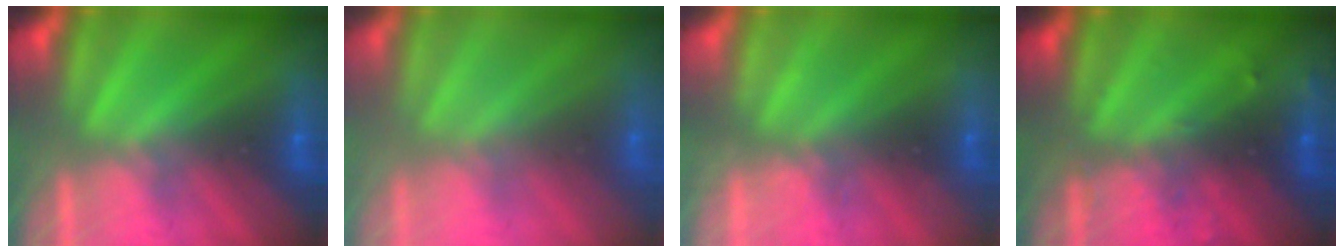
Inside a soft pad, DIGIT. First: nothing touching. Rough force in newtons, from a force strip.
{"total": 2.5}
{"total": 2.2}
{"total": 2.9}